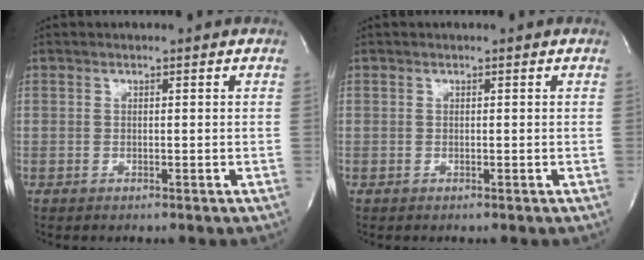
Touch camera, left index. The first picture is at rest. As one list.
[{"total": 0.0}]